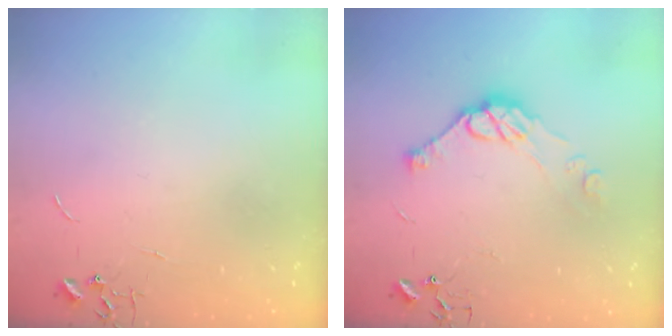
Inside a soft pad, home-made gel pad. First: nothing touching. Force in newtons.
{"total": 9.5, "press": 9.5, "slide": 0.4}